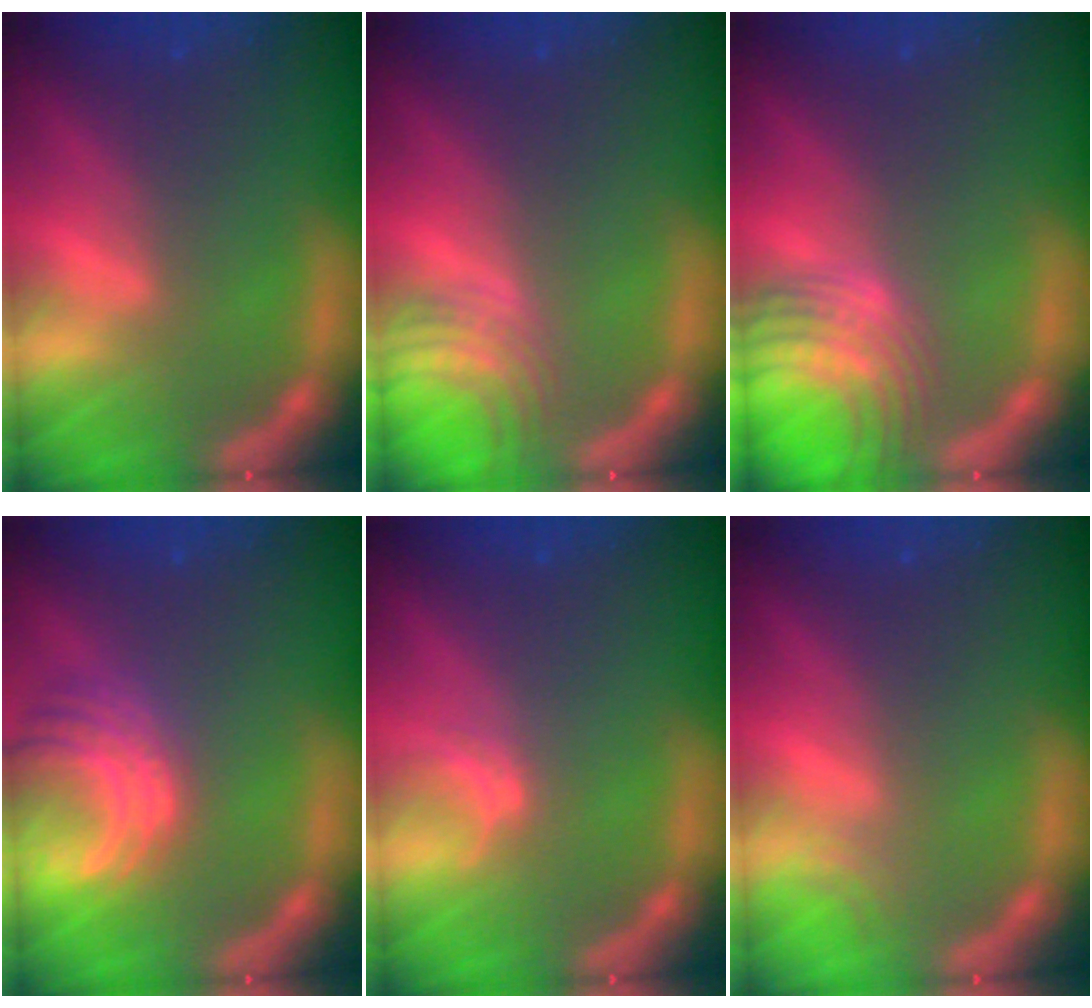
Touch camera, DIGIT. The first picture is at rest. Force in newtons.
{"total": 4.5}
{"total": 8.5}
{"total": 6.0}
{"total": 1.0}
{"total": 0.9}